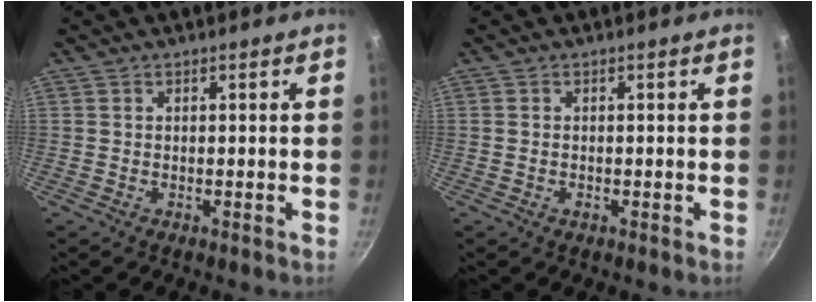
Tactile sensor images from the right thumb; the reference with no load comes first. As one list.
[{"total": 0.8, "force": [-0.2, 0.6, 0.5], "torque": [-0.008, 0.001, -0.004]}]